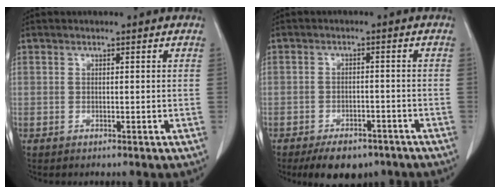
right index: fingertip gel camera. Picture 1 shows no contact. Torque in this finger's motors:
{"motor_torque": [-0.35, -0.18, 0.01, -0.01]}